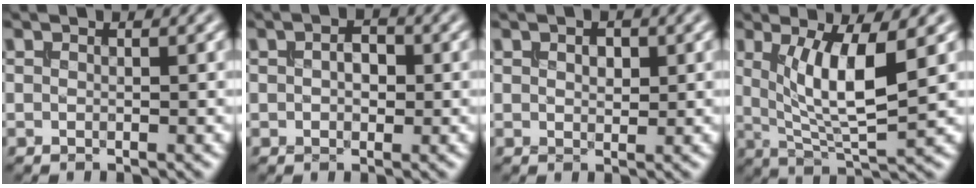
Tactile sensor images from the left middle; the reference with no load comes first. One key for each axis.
{"total": 2.4, "fx": 0.5, "fy": 1.6, "fz": 1.8, "tx": -0.028, "ty": 0.005, "tz": 0.002}
{"total": 1.5, "fx": 0.6, "fy": 0.9, "fz": 1.0, "tx": -0.015, "ty": 0.002, "tz": 0.012}
{"total": 6.7, "fx": 1.6, "fy": 1.9, "fz": 6.3, "tx": -0.115, "ty": -0.014, "tz": 0.036}